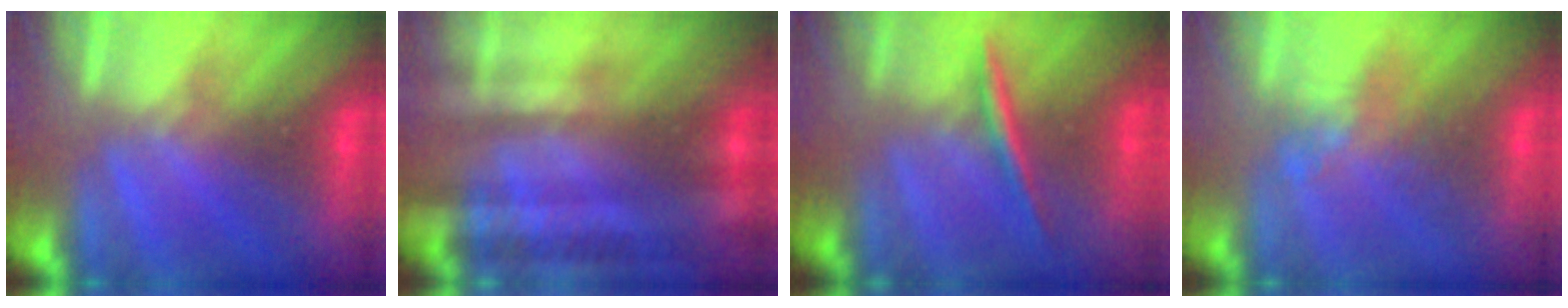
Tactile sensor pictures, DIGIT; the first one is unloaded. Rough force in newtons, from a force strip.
{"total": 2.3}
{"total": 2.2}
{"total": 2.6}